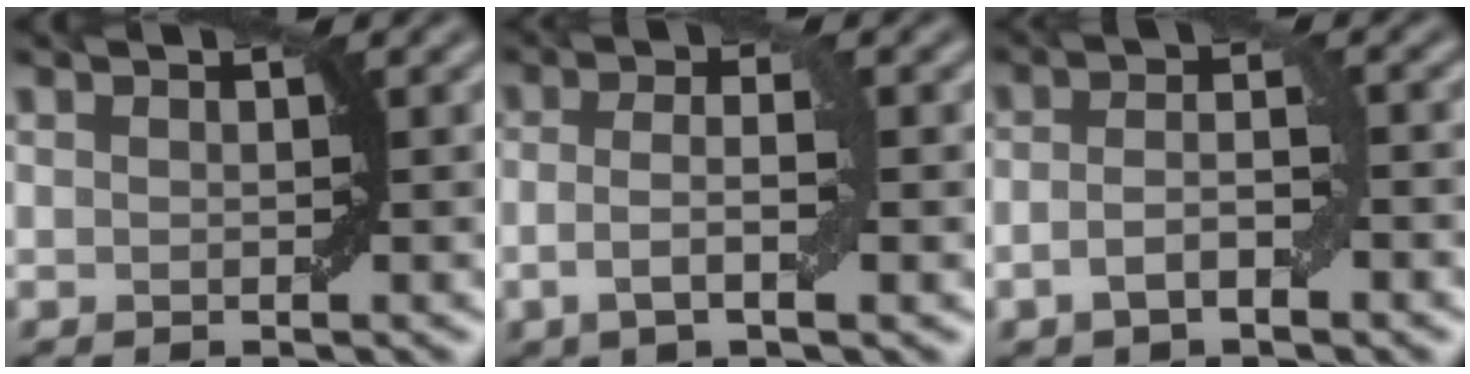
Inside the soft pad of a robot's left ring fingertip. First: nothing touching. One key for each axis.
{"total": 3.6, "fx": -0.7, "fy": 0.9, "fz": 3.4, "tx": -0.065, "ty": 0.000, "tz": -0.018}
{"total": 3.2, "fx": -1.2, "fy": 1.2, "fz": 2.8, "tx": -0.055, "ty": 0.002, "tz": -0.027}